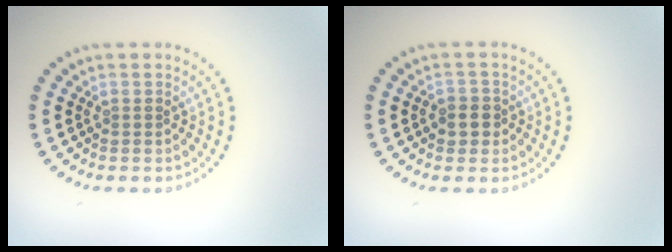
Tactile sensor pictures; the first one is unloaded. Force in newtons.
{"total": 1.9, "press": 1.8, "slide": 0.6}